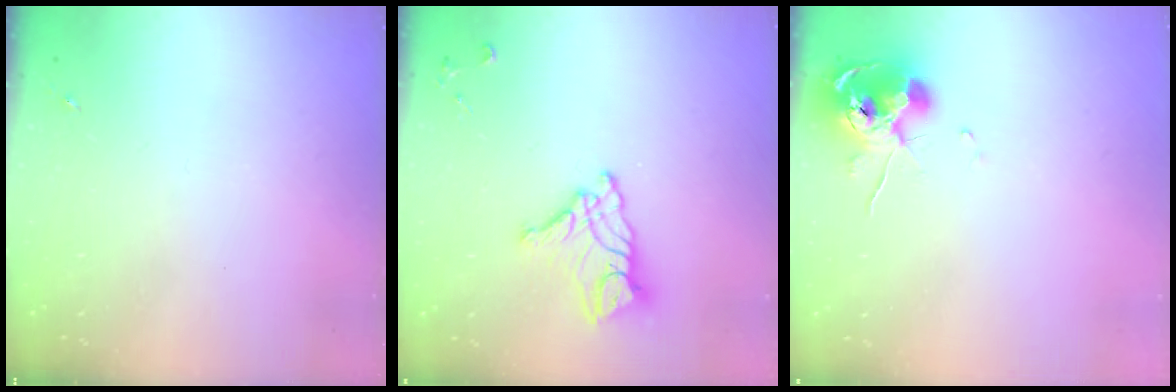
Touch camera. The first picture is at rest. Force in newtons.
{"total": 12.7, "press": 12.6, "slide": 1.1}
{"total": 10.3, "press": 10.2, "slide": 1.1}